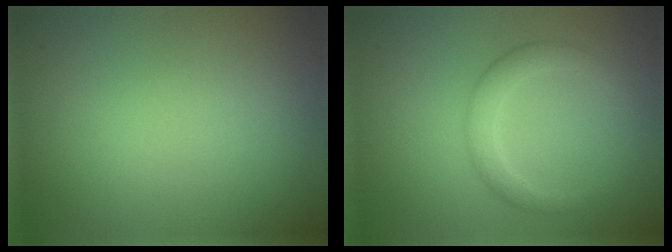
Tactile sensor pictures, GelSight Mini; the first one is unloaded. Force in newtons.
{"total": 2.5, "press": 2.5, "slide": 0.1}